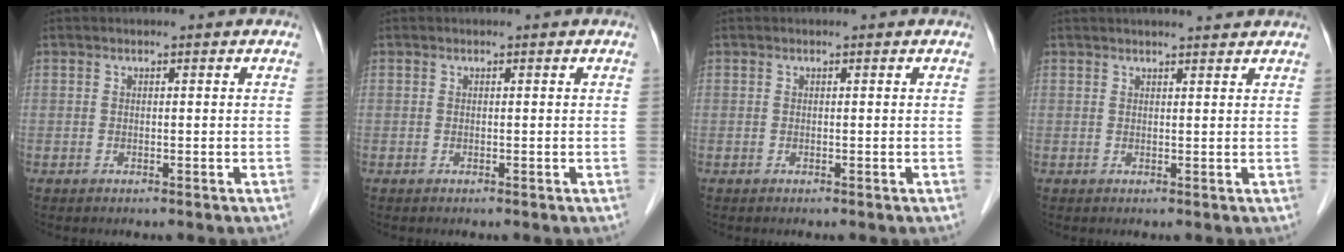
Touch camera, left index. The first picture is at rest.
{"total": 0.0}
{"total": 0.0}
{"total": 5.8, "force": [5.4, 0.4, 2.2], "torque": [-0.028, 0.023, 0.064]}